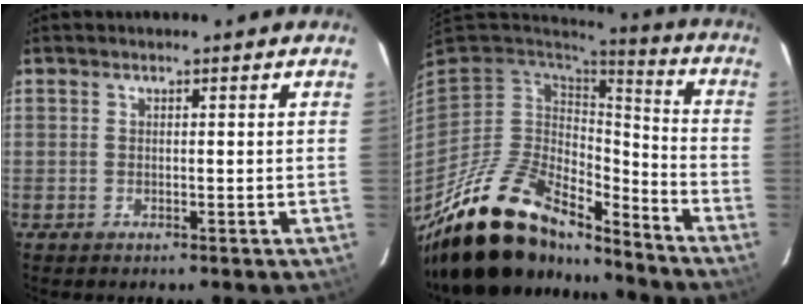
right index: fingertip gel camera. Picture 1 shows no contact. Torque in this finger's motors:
{"motor_torque": [1.01, -1.13, 0.65, 0.15]}